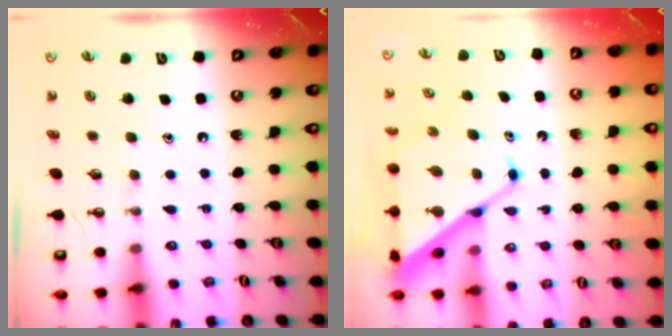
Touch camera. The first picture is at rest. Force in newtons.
{"total": 11.8, "press": 11.8, "slide": 0.8}